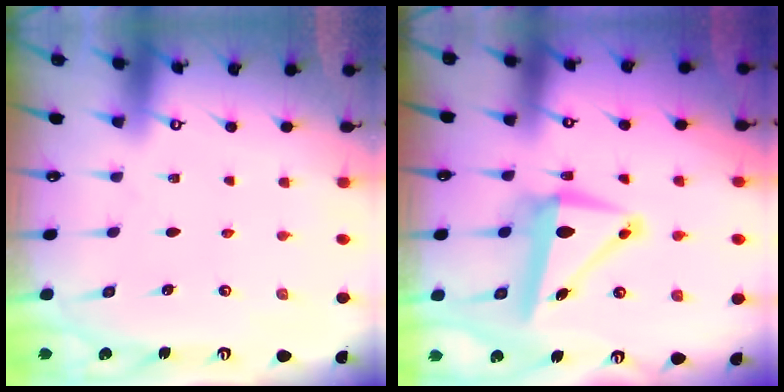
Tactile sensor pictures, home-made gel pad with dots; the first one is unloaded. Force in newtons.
{"total": 9.7, "press": 9.3, "slide": 2.8}